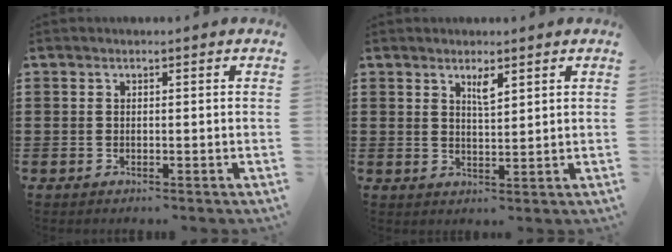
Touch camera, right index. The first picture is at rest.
{"total": 2.6, "force": [1.7, 0.6, 1.9], "torque": [-0.033, -0.001, 0.027]}